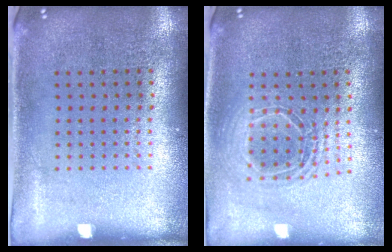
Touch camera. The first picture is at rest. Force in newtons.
{"total": 1.7, "press": 1.4, "slide": 0.9}